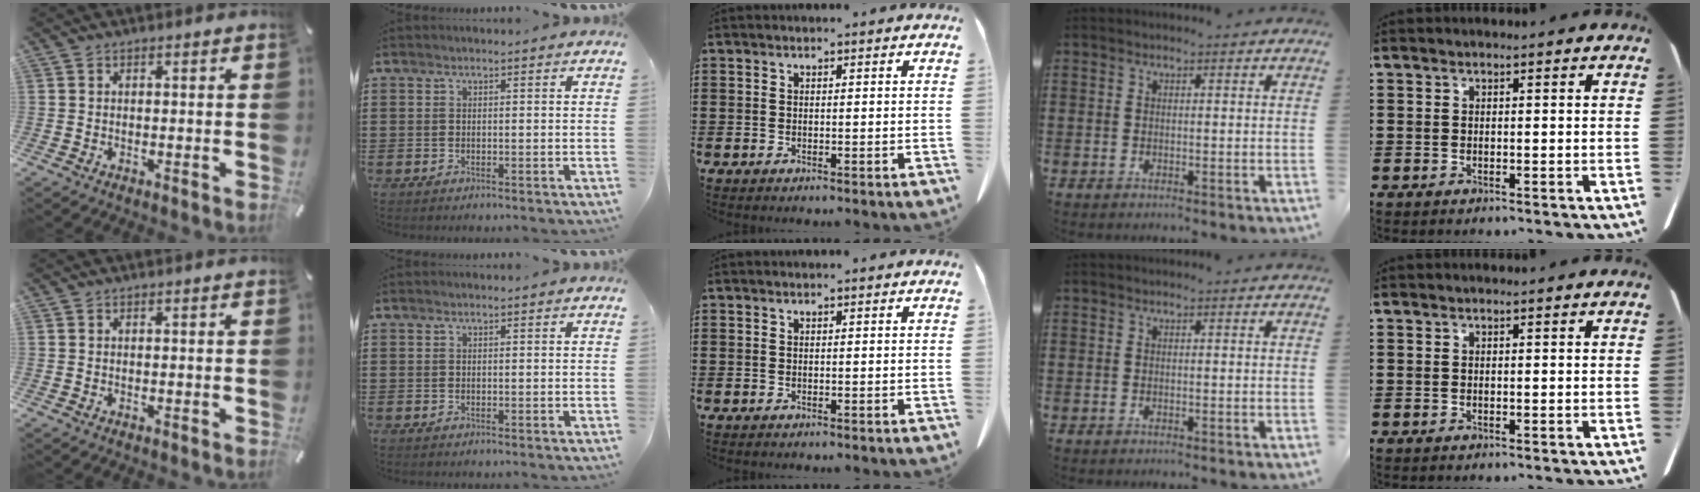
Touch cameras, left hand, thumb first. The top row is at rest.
{}